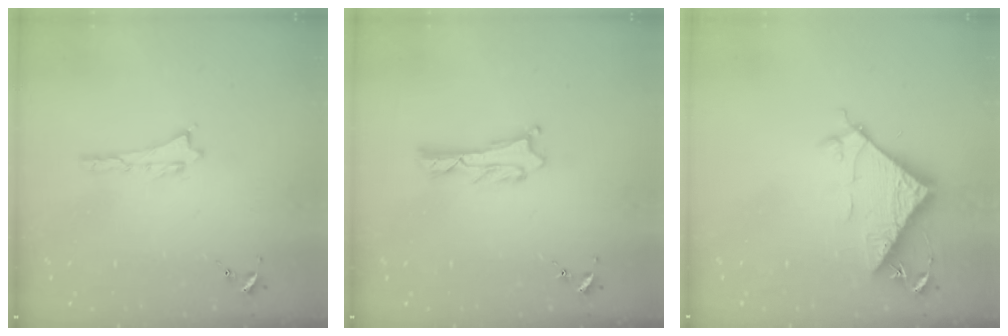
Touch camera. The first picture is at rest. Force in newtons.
{"total": 1.2, "press": 1.2, "slide": 0.0}
{"total": 7.7, "press": 7.7, "slide": 0.8}